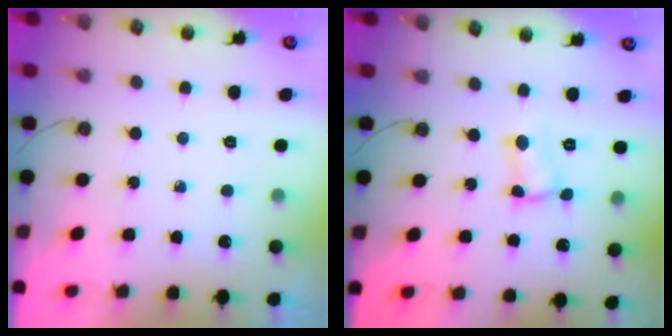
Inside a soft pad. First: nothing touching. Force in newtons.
{"total": 2.6, "press": 2.6, "slide": 0.5}